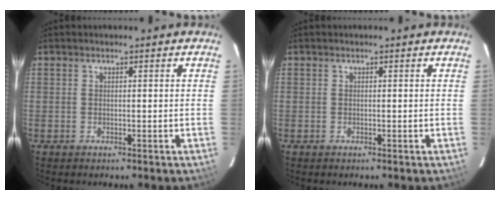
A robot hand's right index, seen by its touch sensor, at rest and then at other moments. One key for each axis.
{"total": 0.0}